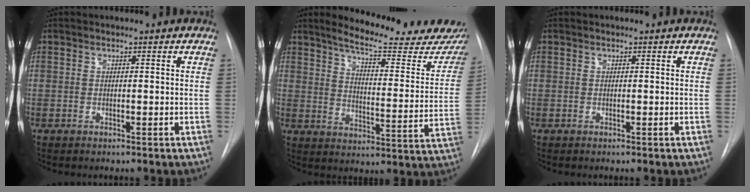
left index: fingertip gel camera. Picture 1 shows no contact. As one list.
[{"total": 19.8, "force": [17.7, 3.1, 8.3], "torque": [-0.105, -0.063, 0.216]}, {"total": 0.0}]